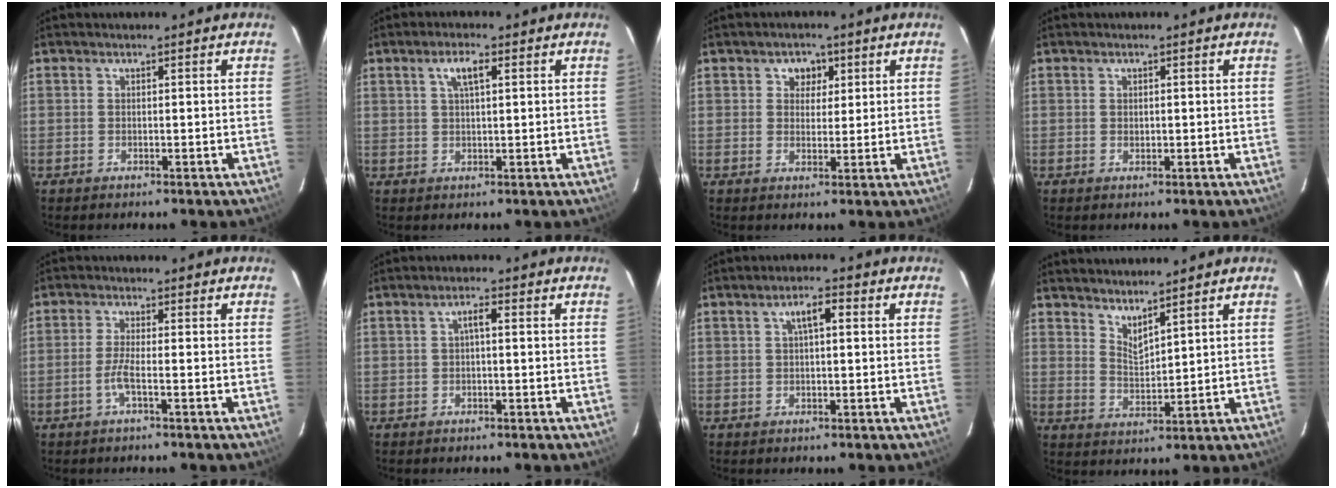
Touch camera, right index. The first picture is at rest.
{"total": 3.5, "force": [1.5, 0.6, 3.1], "torque": [-0.061, 0.006, 0.028]}
{"total": 3.2, "force": [1.5, 2.6, 1.1], "torque": [-0.007, 0.006, 0.024]}
{"total": 0.7, "force": [0.1, 0.7, 0.3], "torque": [-0.003, 0.000, 0.004]}
{"total": 2.9, "force": [-1.4, -0.1, 2.5], "torque": [-0.056, -0.001, -0.031]}
{"total": 1.8, "force": [0.1, 0.1, 1.8], "torque": [-0.035, 0.007, 0.001]}
{"total": 3.4, "force": [1.0, 0.7, 3.2], "torque": [-0.060, 0.011, 0.018]}
{"total": 4.4, "force": [4.0, 0.3, 1.9], "torque": [-0.033, -0.009, 0.070]}